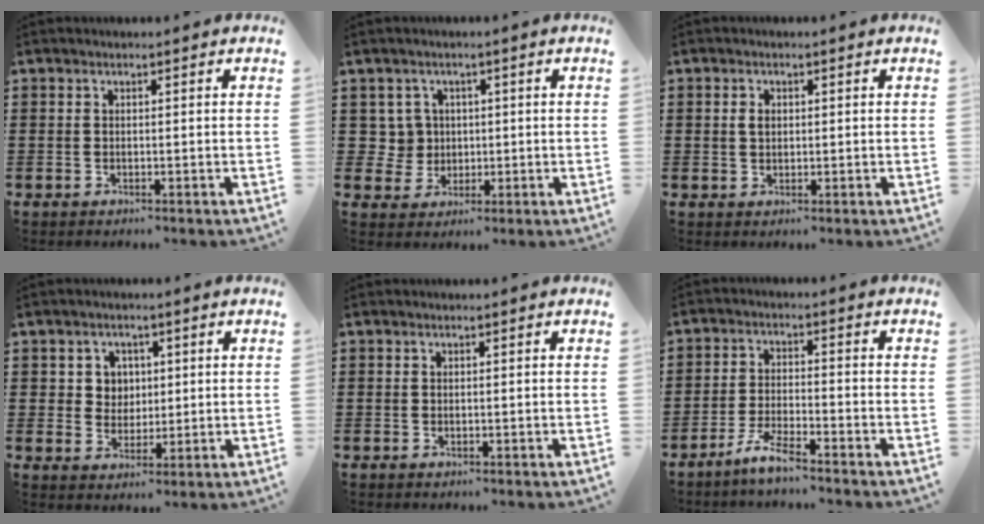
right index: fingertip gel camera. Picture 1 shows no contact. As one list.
[{"total": 4.2, "force": [0.8, 4.1, 0.7], "torque": [-0.035, 0.015, 0.013]}, {"total": 1.2, "force": [0.3, 1.0, 0.6], "torque": [-0.013, 0.004, 0.007]}, {"total": 4.0, "force": [1.2, 3.8, 0.9], "torque": [-0.036, 0.014, 0.020]}, {"total": 0.0}, {"total": 4.8, "force": [-4.2, 0.1, 2.4], "torque": [-0.062, -0.009, -0.083]}]